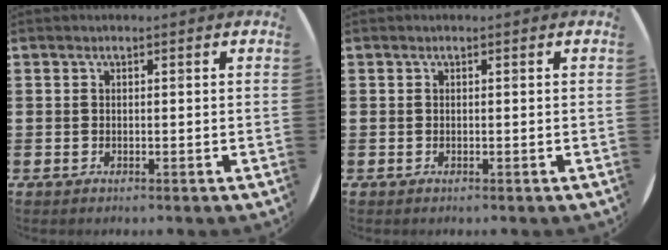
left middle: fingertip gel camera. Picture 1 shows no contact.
{"total": 0.0}